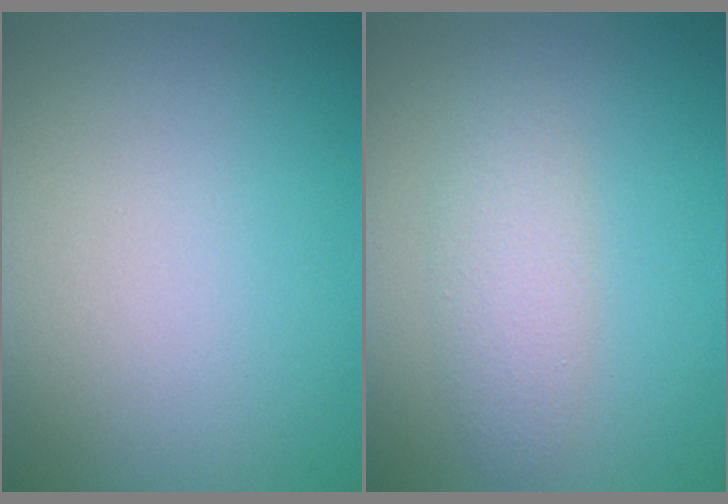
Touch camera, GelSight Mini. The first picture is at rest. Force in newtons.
{"total": 2.4, "press": 2.4, "slide": 0.1}